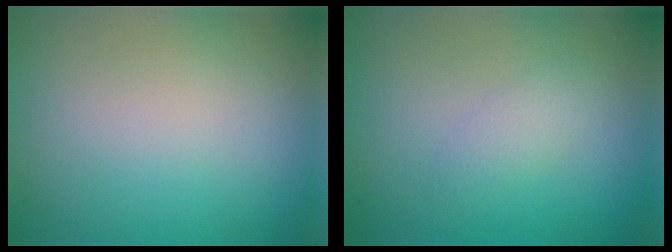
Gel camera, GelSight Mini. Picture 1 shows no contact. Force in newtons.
{"total": 1.4, "press": 1.4, "slide": 0.1}